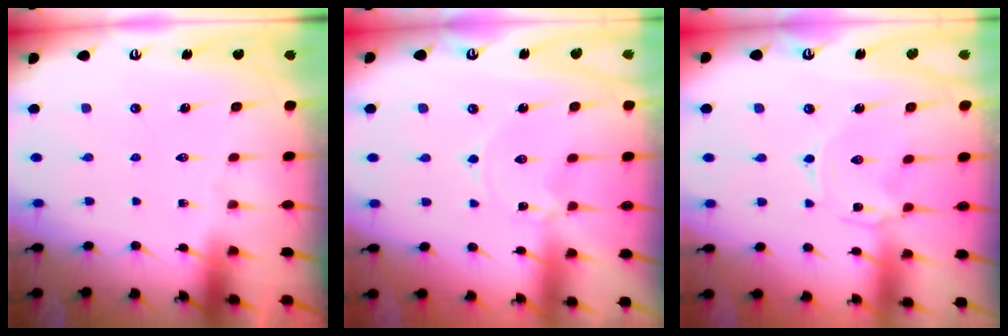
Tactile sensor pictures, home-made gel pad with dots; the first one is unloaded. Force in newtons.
{"total": 0.0}
{"total": 0.0}